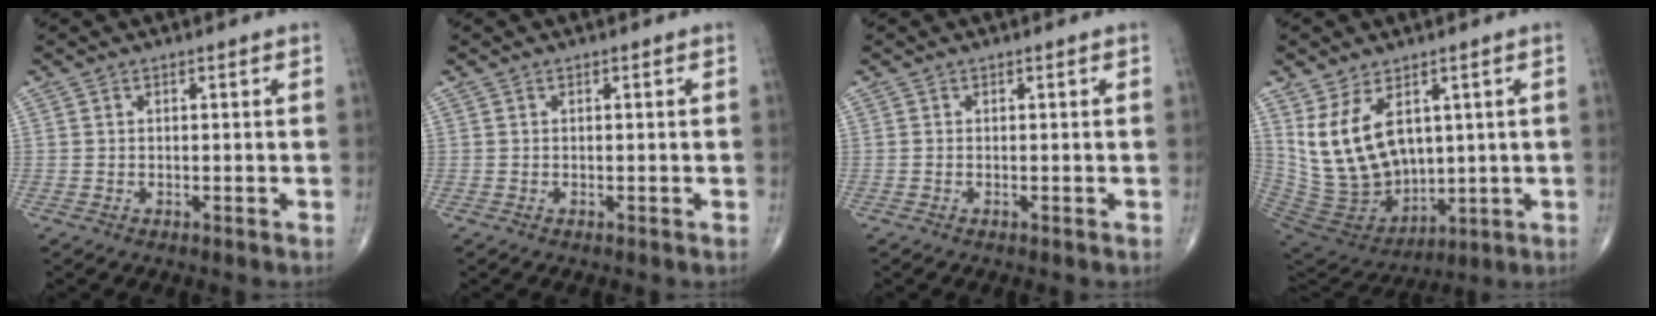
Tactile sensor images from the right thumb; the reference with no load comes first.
{"total": 0.0}
{"total": 0.0}
{"total": 15.0, "force": [4.4, 10.0, 10.3], "torque": [-0.166, -0.023, 0.118]}